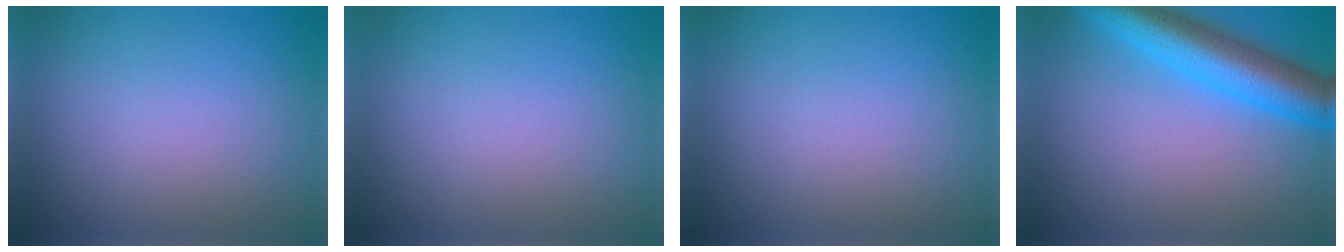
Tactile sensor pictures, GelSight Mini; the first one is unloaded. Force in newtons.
{"total": 0.0}
{"total": 0.0}
{"total": 7.3, "press": 7.3, "slide": 0.4}